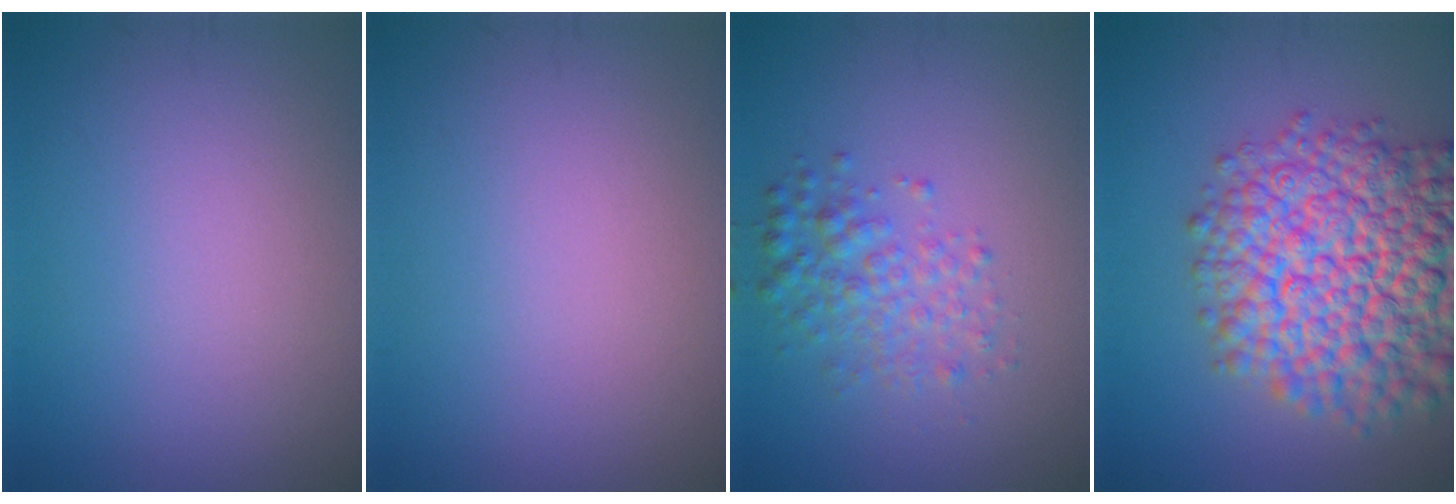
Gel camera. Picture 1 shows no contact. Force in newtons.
{"total": 0.0}
{"total": 3.0, "press": 3.0, "slide": 0.1}
{"total": 12.8, "press": 12.8, "slide": 0.5}